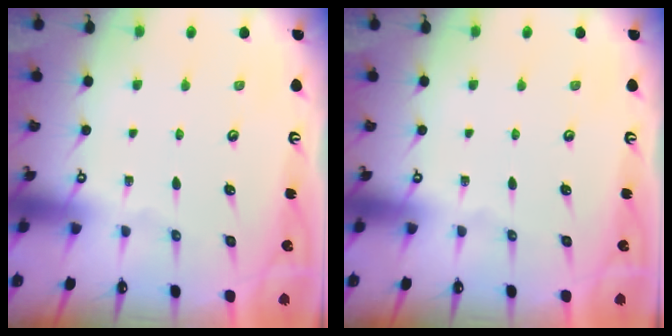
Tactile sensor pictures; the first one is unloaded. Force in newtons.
{"total": 0.0}